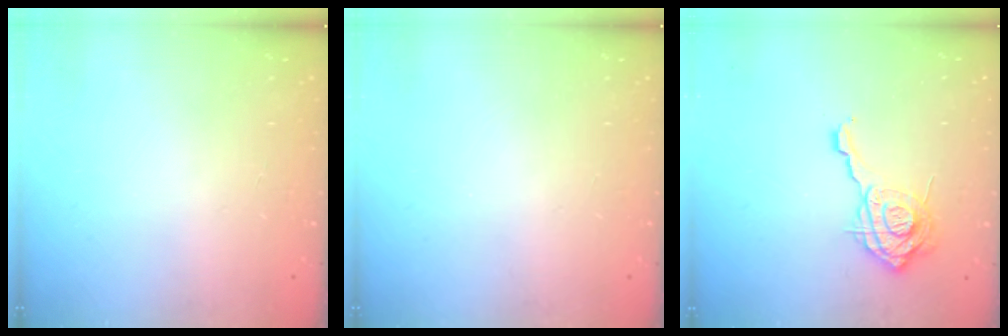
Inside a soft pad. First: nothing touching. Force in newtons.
{"total": 0.0}
{"total": 15.5, "press": 15.3, "slide": 2.4}